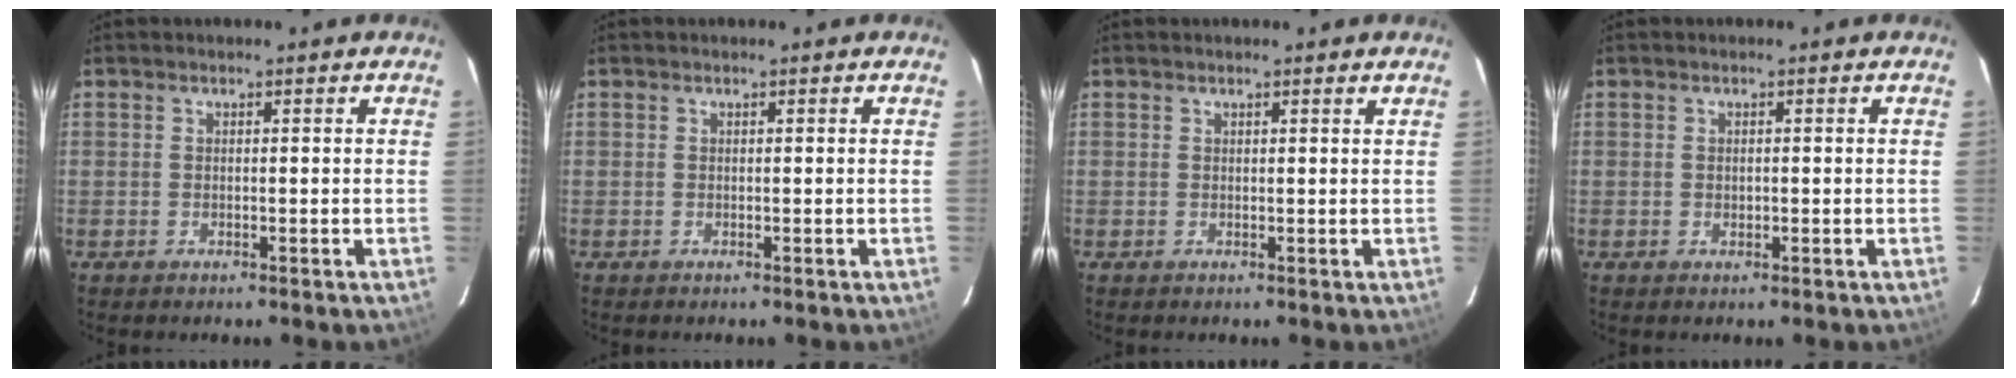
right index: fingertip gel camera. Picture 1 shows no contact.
{"total": 0.0}
{"total": 1.2, "force": [1.1, 0.0, 0.5], "torque": [-0.013, 0.000, 0.008]}
{"total": 0.9, "force": [0.0, 0.6, 0.6], "torque": [-0.010, 0.002, 0.000]}